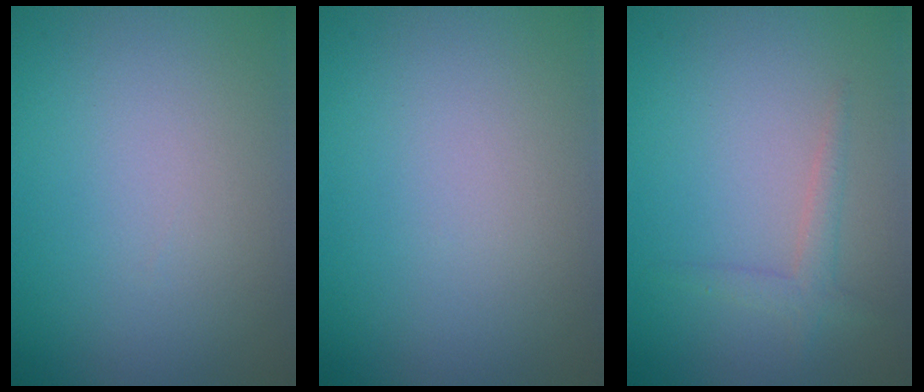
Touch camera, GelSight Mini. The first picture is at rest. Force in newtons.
{"total": 0.0}
{"total": 1.6, "press": 1.5, "slide": 0.1}